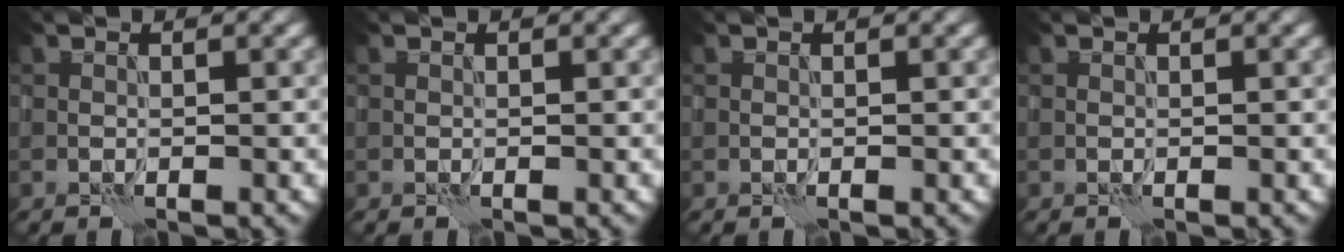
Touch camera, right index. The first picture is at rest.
{"total": 0.0}
{"total": 0.0}
{"total": 0.0}